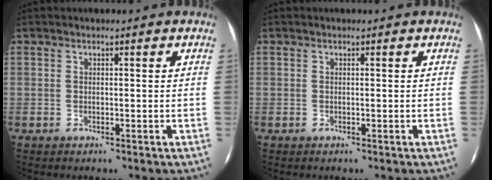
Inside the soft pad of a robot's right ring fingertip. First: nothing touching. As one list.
[{"total": 0.0}]